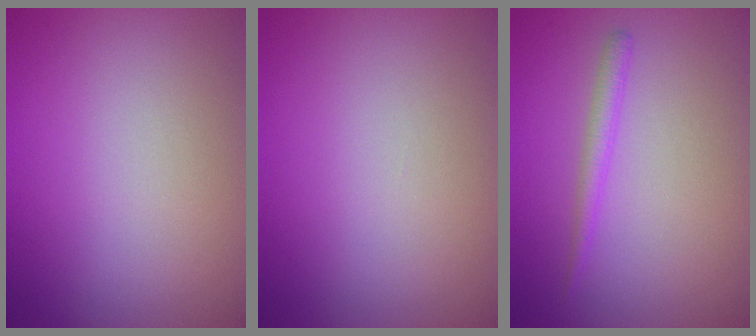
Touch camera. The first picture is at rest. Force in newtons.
{"total": 0.0}
{"total": 1.5, "press": 1.5, "slide": 0.0}